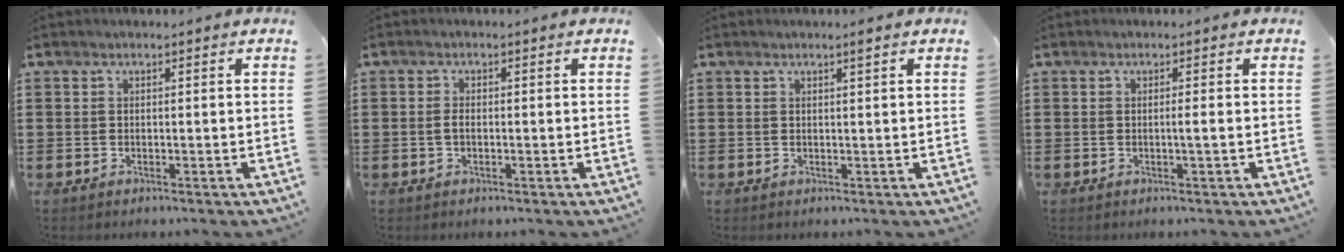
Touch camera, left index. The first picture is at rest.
{"total": 1.4, "force": [-0.4, 0.6, 1.2], "torque": [-0.032, -0.001, -0.011]}
{"total": 1.1, "force": [0.8, 0.0, 0.8], "torque": [-0.015, -0.001, 0.014]}
{"total": 1.5, "force": [-0.2, -0.3, 1.4], "torque": [-0.024, -0.004, -0.005]}